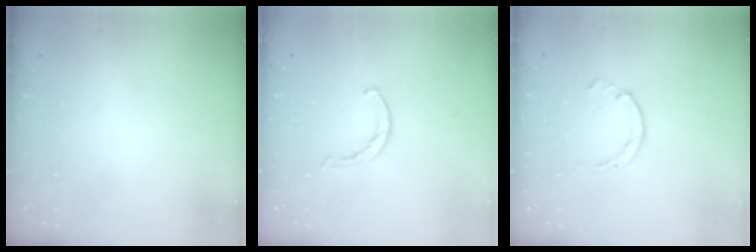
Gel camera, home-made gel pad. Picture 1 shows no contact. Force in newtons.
{"total": 1.8, "press": 1.8, "slide": 0.3}
{"total": 1.7, "press": 1.7, "slide": 0.3}